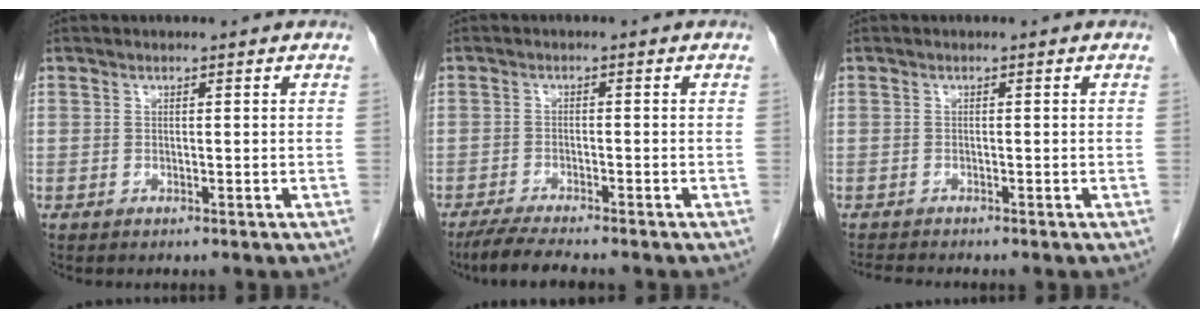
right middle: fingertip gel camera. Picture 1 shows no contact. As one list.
[{"total": 5.7, "force": [-4.9, 0.1, 2.9], "torque": [-0.054, -0.020, -0.085]}, {"total": 1.6, "force": [-1.6, -0.3, 0.2], "torque": [-0.009, -0.009, -0.030]}]